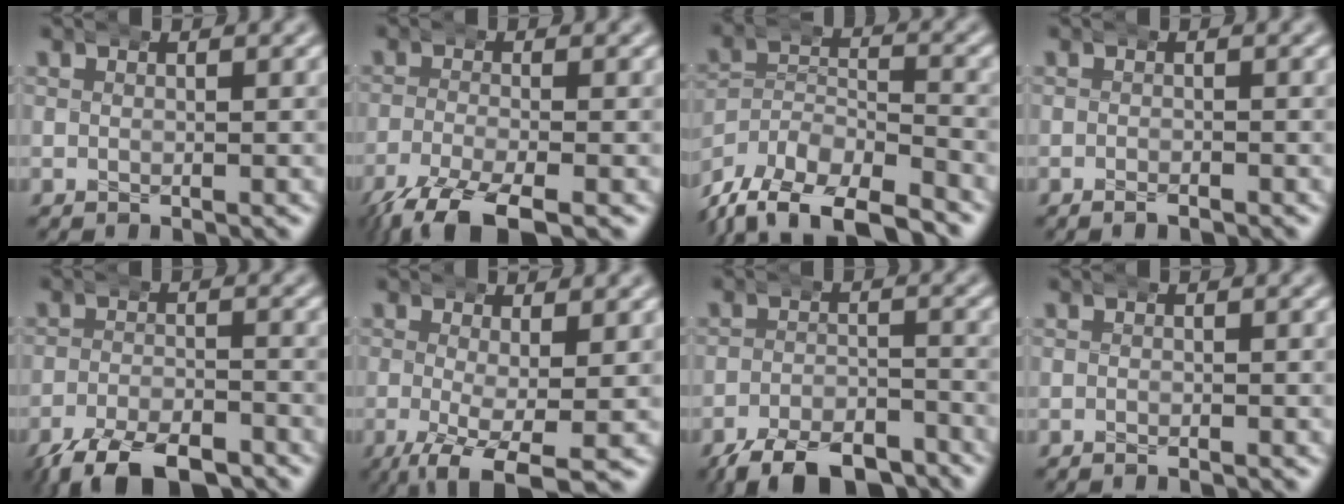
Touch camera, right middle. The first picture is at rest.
{"total": 6.6, "force": [-5.0, 2.2, 3.6], "torque": [-0.074, -0.024, -0.068]}
{"total": 10.8, "force": [-7.2, 6.8, 4.3], "torque": [-0.081, -0.033, -0.123]}
{"total": 1.3, "force": [-1.2, 0.2, 0.6], "torque": [-0.004, -0.001, -0.020]}
{"total": 7.6, "force": [-6.3, 2.5, 3.5], "torque": [-0.046, -0.017, -0.096]}
{"total": 5.6, "force": [-3.7, 1.4, 4.0], "torque": [-0.081, -0.039, -0.040]}
{"total": 8.4, "force": [-7.5, 2.6, 2.9], "torque": [-0.029, -0.017, -0.120]}
{"total": 0.9, "force": [-0.9, -0.1, 0.2], "torque": [0.000, 0.000, -0.016]}